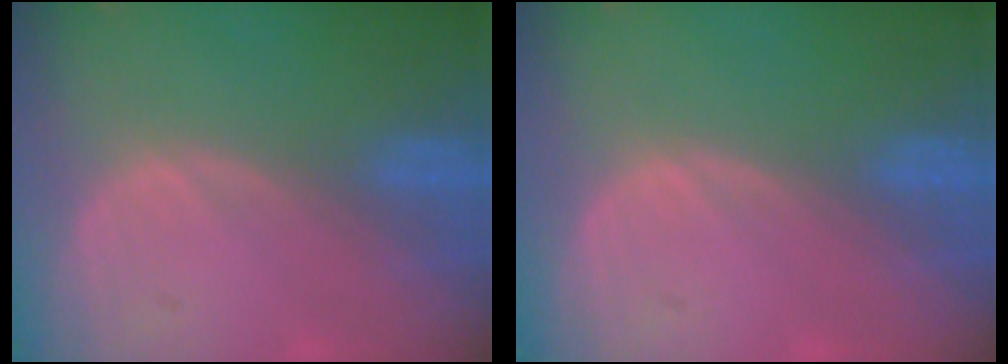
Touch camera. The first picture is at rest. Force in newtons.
{"total": 0.0}